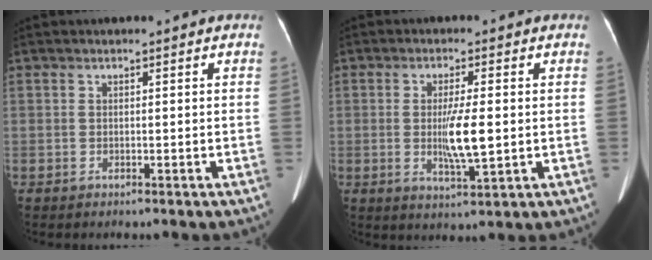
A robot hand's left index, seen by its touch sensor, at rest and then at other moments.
{"total": 6.4, "force": [-0.3, 0.8, 6.3], "torque": [-0.119, -0.013, -0.005]}